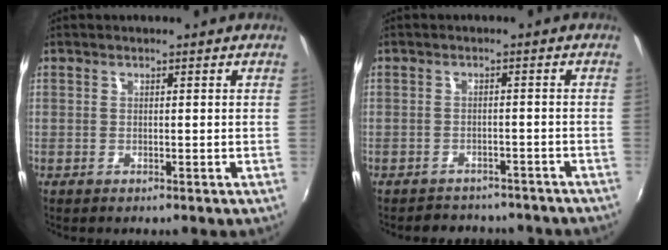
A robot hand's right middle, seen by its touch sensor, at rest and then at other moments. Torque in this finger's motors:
{"motor_torque": [0.08, -0.09, 0.02, 0.01]}